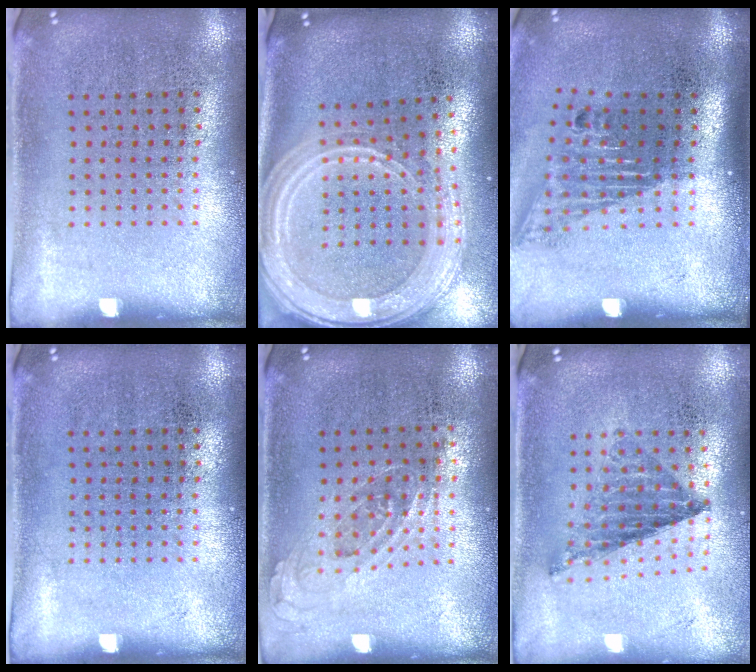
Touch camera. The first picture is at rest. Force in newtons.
{"total": 3.2, "press": 2.5, "slide": 1.9}
{"total": 1.6, "press": 1.2, "slide": 1.1}
{"total": 0.0}
{"total": 0.6, "press": 0.6, "slide": 0.3}
{"total": 0.8, "press": 0.8, "slide": 0.1}